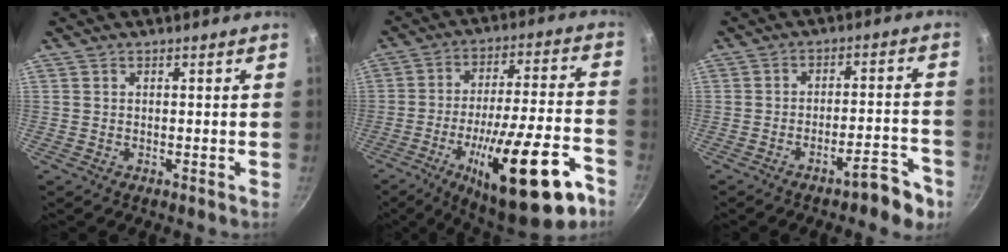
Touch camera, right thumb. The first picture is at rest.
{"total": 25.0, "force": [-12.4, 7.2, 20.5], "torque": [-0.281, 0.051, -0.183]}
{"total": 8.6, "force": [-5.4, 2.7, 6.1], "torque": [-0.065, 0.049, -0.065]}